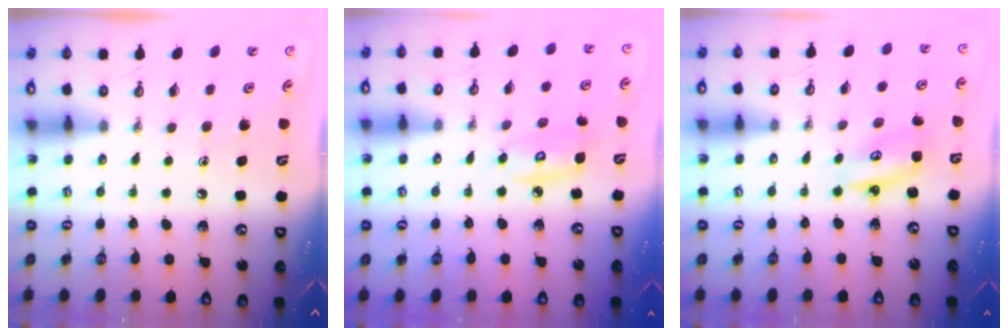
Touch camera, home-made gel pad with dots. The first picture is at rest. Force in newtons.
{"total": 5.2, "press": 5.2, "slide": 0.2}
{"total": 3.3, "press": 3.3, "slide": 0.3}